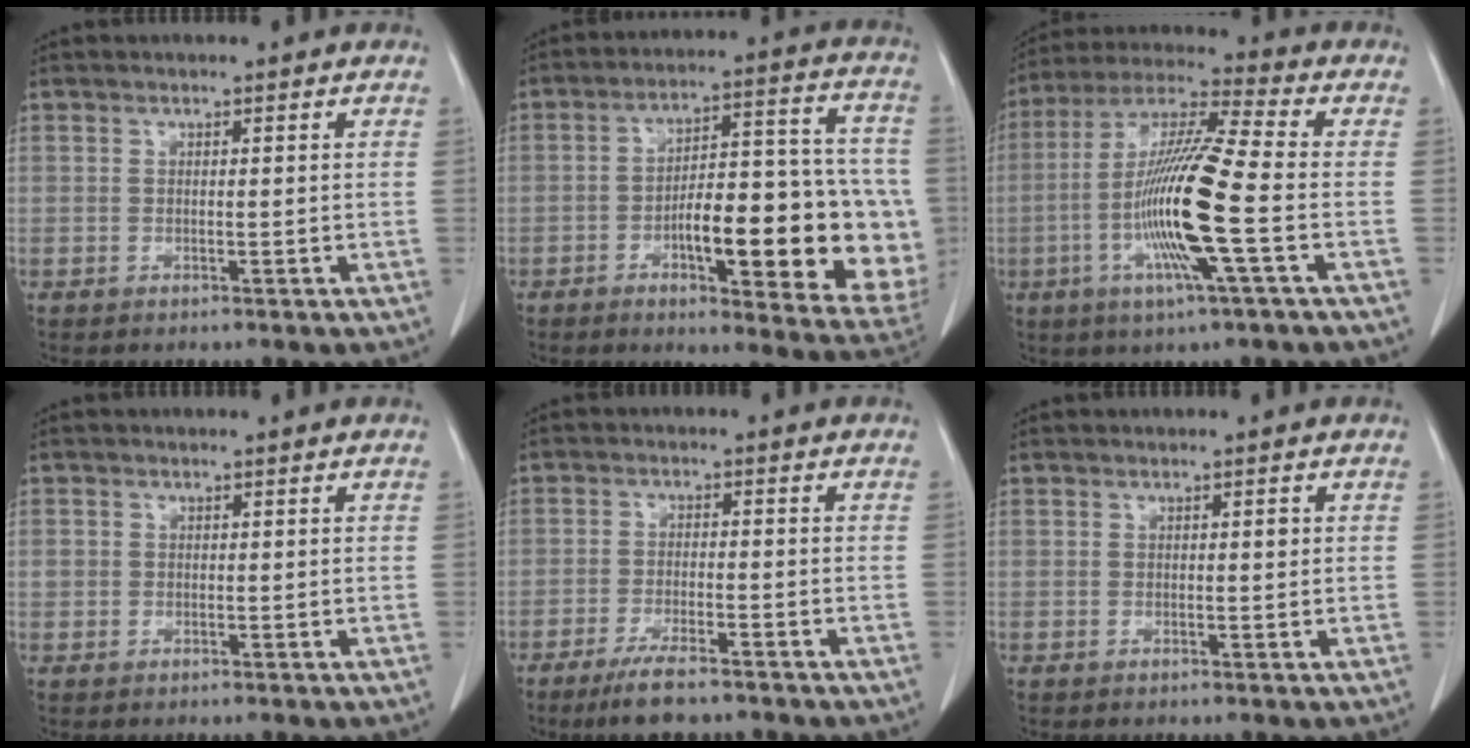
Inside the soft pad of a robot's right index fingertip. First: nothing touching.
{"total": 21.8, "force": [-5.1, 5.7, 20.5], "torque": [-0.214, 0.027, -0.055]}
{"total": 15.7, "force": [-3.6, -0.1, 15.2], "torque": [-0.304, -0.008, -0.078]}
{"total": 1.3, "force": [0.0, 1.2, 0.3], "torque": [0.001, 0.007, 0.002]}
{"total": 6.7, "force": [-5.1, 1.2, 4.2], "torque": [-0.075, -0.014, -0.083]}
{"total": 0.8, "force": [0.2, 0.3, 0.7], "torque": [-0.011, 0.000, 0.003]}